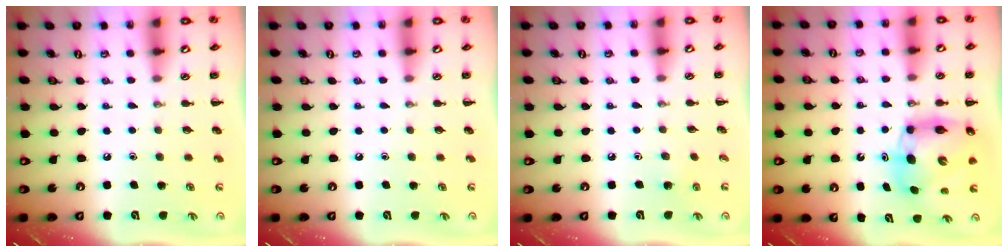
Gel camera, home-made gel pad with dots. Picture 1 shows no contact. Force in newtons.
{"total": 0.0}
{"total": 2.7, "press": 2.6, "slide": 1.0}
{"total": 7.9, "press": 7.6, "slide": 2.0}